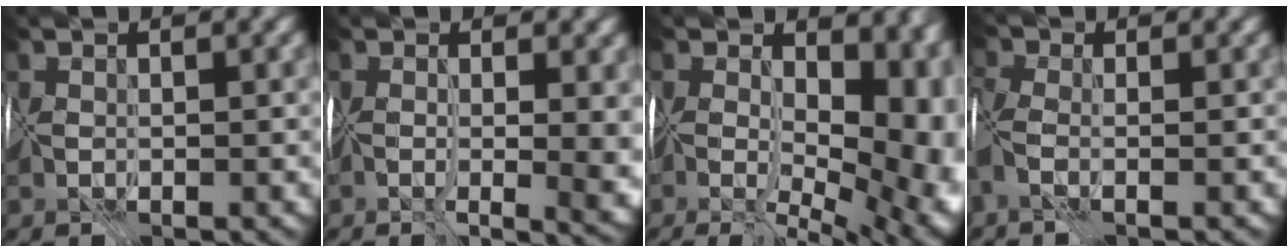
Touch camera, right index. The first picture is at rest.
{"total": 9.3, "force": [-0.4, 4.1, 8.3], "torque": [-0.102, -0.013, 0.021]}
{"total": 16.9, "force": [-1.6, 9.7, 13.7], "torque": [-0.151, -0.016, 0.006]}
{"total": 3.2, "force": [-1.2, 1.4, 2.6], "torque": [-0.066, 0.008, -0.021]}